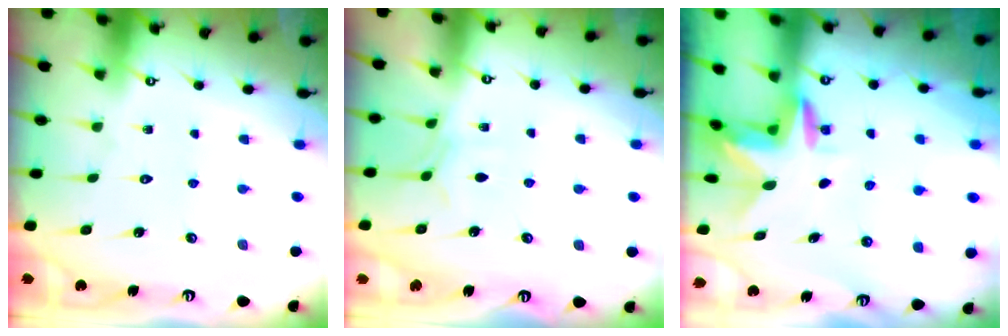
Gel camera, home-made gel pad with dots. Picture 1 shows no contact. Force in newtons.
{"total": 4.1, "press": 4.1, "slide": 0.6}
{"total": 3.0, "press": 3.0, "slide": 0.2}